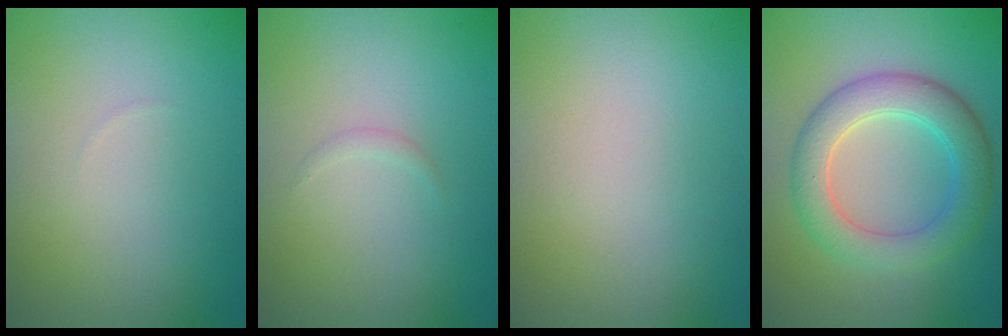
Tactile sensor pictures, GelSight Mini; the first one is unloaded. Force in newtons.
{"total": 0.5, "press": 0.5, "slide": 0.0}
{"total": 0.0}
{"total": 5.6, "press": 5.6, "slide": 0.5}